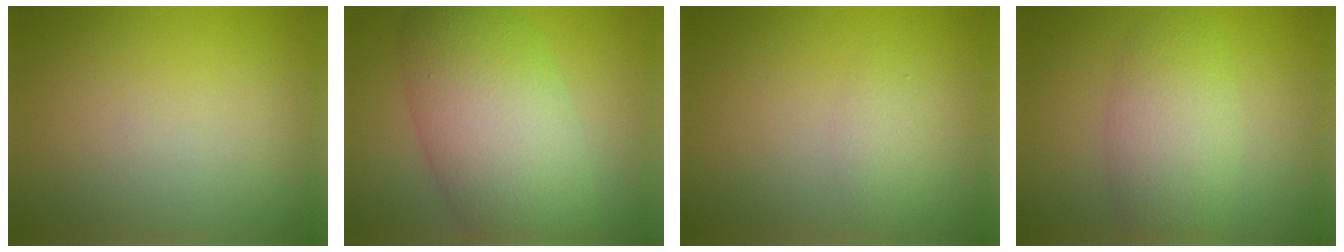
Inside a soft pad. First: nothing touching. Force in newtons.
{"total": 10.2, "press": 10.2, "slide": 0.3}
{"total": 1.3, "press": 1.3, "slide": 0.0}
{"total": 5.2, "press": 5.2, "slide": 0.2}